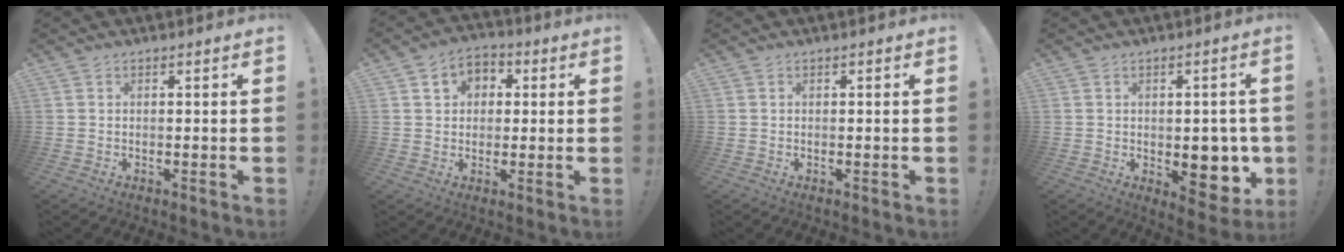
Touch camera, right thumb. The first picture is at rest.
{"total": 5.7, "force": [0.1, 5.4, 1.8], "torque": [-0.018, 0.006, 0.003]}
{"total": 0.0}
{"total": 11.2, "force": [-1.8, 7.2, 8.4], "torque": [-0.082, 0.000, -0.017]}